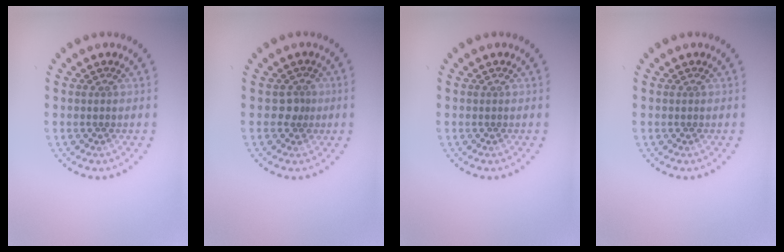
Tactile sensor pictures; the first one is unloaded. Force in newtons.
{"total": 1.4, "press": 1.1, "slide": 0.9}
{"total": 0.0}
{"total": 0.0}